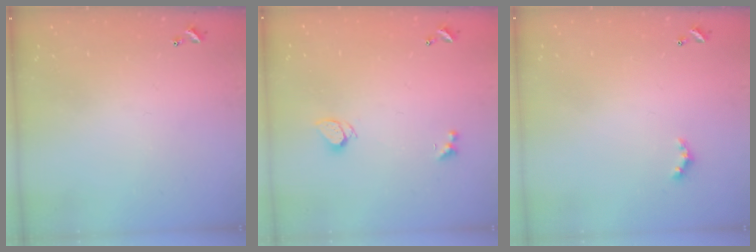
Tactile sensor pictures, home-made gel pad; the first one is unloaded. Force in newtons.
{"total": 2.3, "press": 2.2, "slide": 0.7}
{"total": 2.4, "press": 2.4, "slide": 0.6}